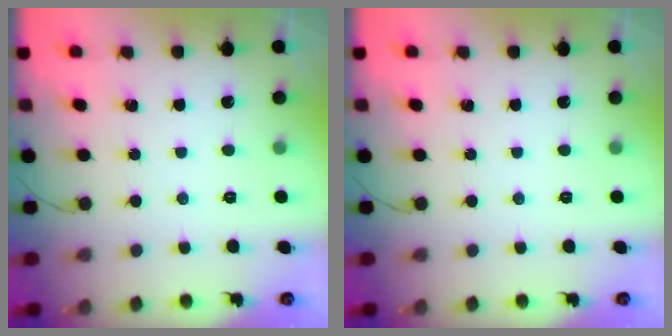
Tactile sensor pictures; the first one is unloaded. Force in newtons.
{"total": 0.0}